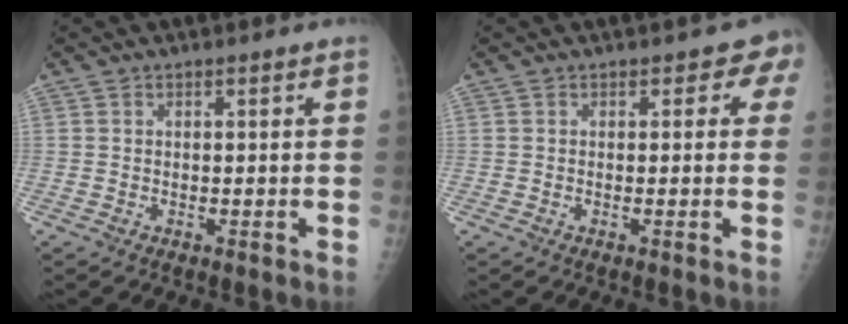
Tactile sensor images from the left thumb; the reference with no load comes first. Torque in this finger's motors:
{"motor_torque": [0.13, 0.30, -0.03, -0.04, 0.02]}